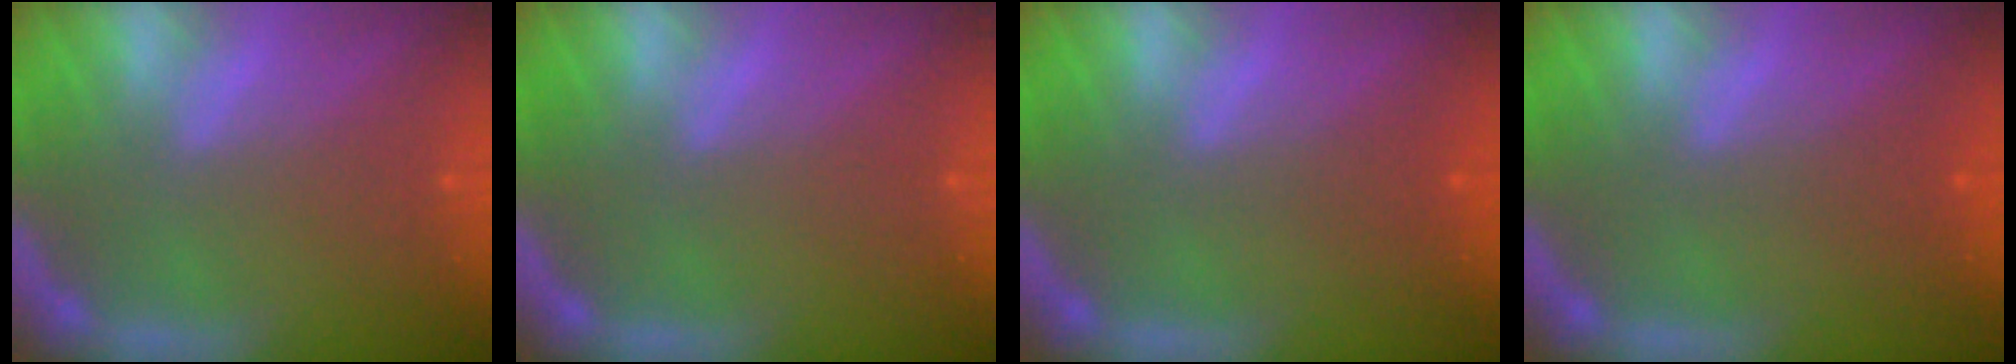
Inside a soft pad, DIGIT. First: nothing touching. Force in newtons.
{"total": 0.0}
{"total": 0.9}
{"total": 0.9}